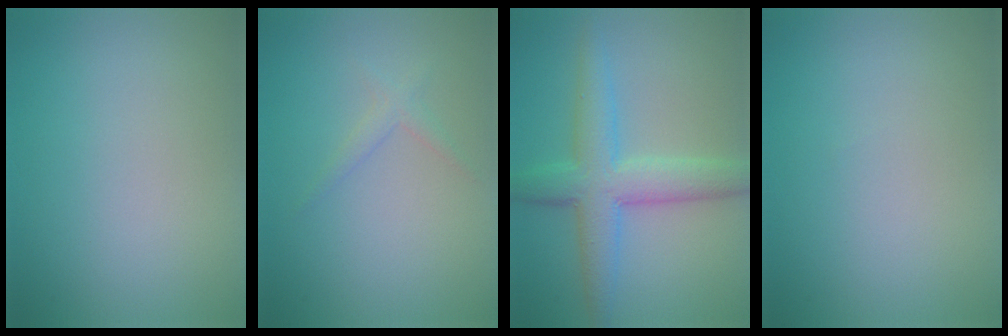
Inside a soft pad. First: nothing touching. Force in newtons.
{"total": 1.1, "press": 1.1, "slide": 0.1}
{"total": 5.7, "press": 5.7, "slide": 0.1}
{"total": 0.0}